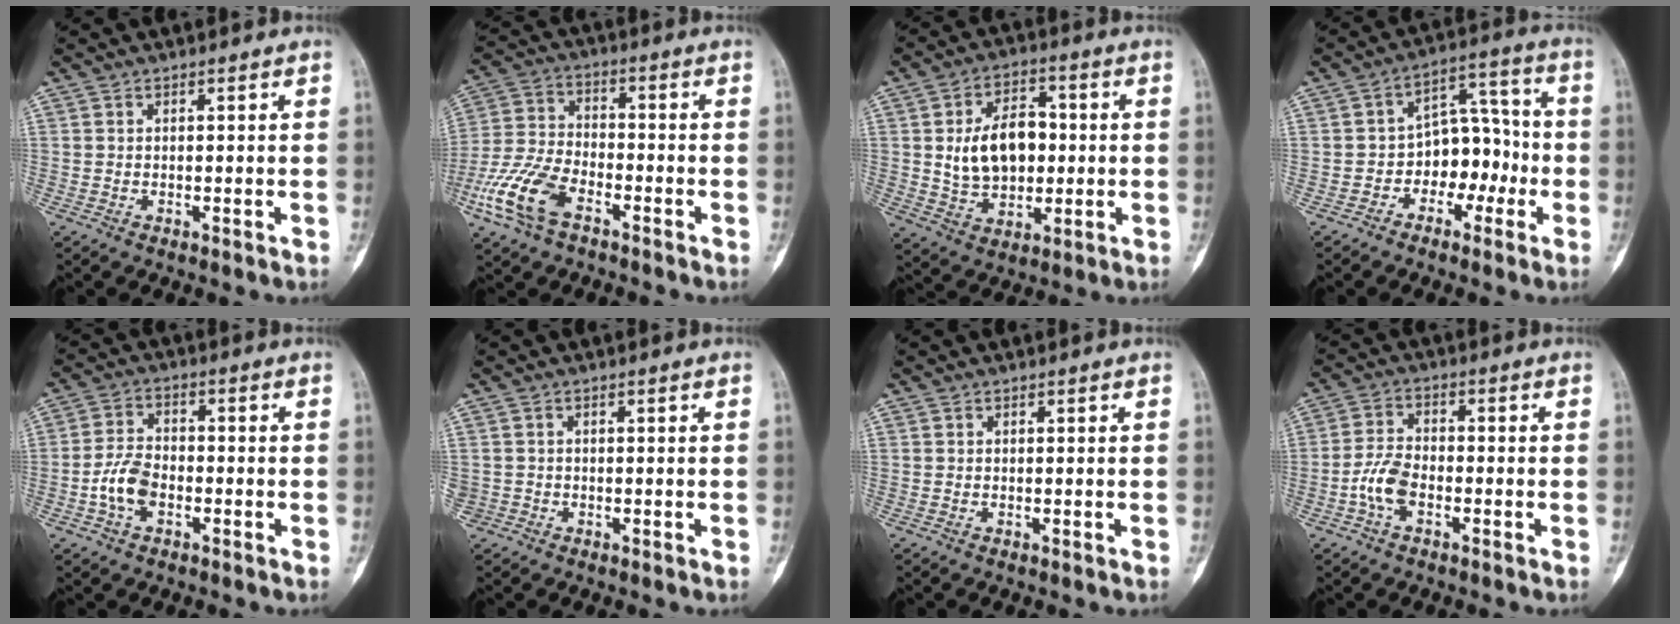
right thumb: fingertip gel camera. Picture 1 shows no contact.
{"total": 12.4, "force": [-6.4, 6.6, 8.3], "torque": [-0.181, 0.022, -0.129]}
{"total": 12.8, "force": [0.9, 8.6, 9.5], "torque": [-0.129, 0.008, 0.020]}
{"total": 9.8, "force": [-2.9, 7.0, 6.3], "torque": [-0.050, 0.050, -0.054]}
{"total": 6.6, "force": [-2.3, 4.1, 4.7], "torque": [-0.089, 0.021, -0.049]}
{"total": 1.6, "force": [-0.6, 1.5, 0.4], "torque": [-0.006, 0.008, -0.011]}
{"total": 0.0}
{"total": 5.9, "force": [-2.3, 3.2, 4.3], "torque": [-0.089, 0.021, -0.050]}